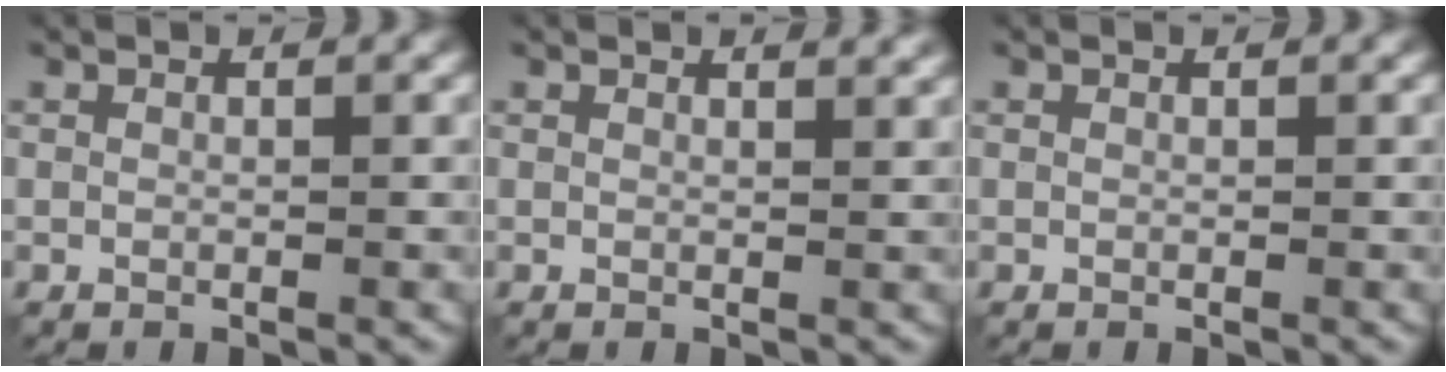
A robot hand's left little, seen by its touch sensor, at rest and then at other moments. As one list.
[{"total": 1.5, "force": [1.3, 0.4, 0.6], "torque": [-0.007, 0.000, 0.011]}, {"total": 0.0}]